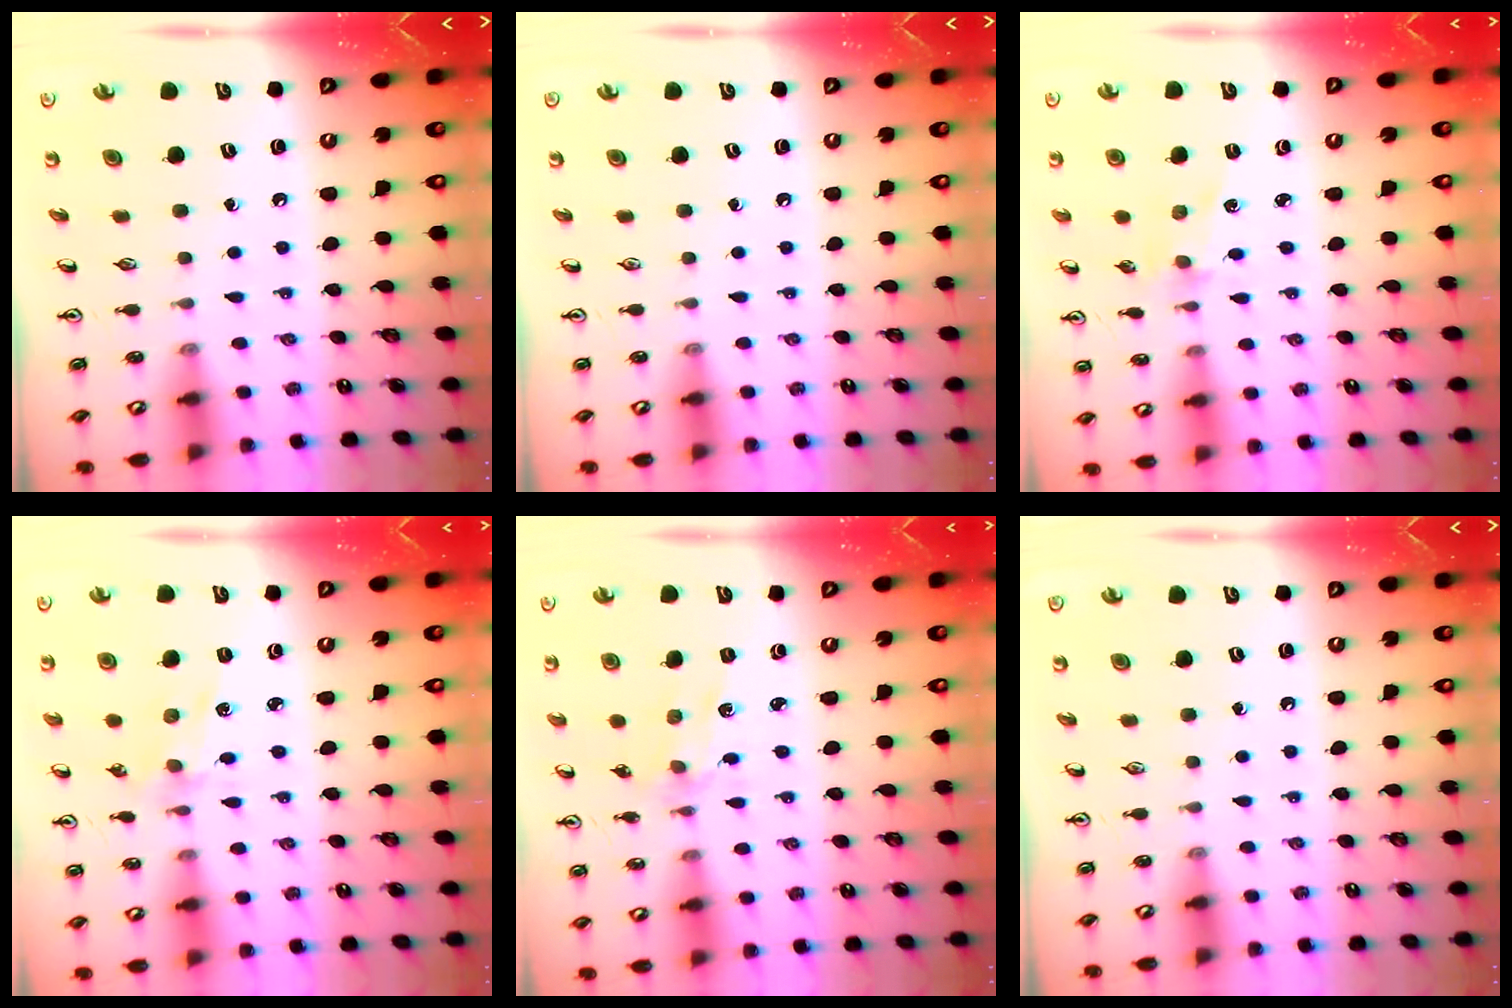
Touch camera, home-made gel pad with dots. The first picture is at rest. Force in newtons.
{"total": 0.0}
{"total": 1.0, "press": 1.0, "slide": 0.2}
{"total": 1.3, "press": 1.3, "slide": 0.1}
{"total": 1.7, "press": 1.7, "slide": 0.0}
{"total": 0.0}